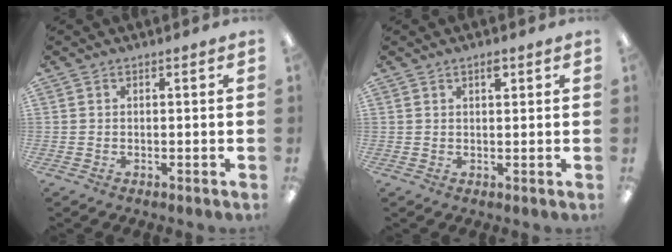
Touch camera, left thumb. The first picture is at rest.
{"total": 2.3, "force": [1.5, 0.9, 1.6], "torque": [-0.018, -0.004, 0.022]}